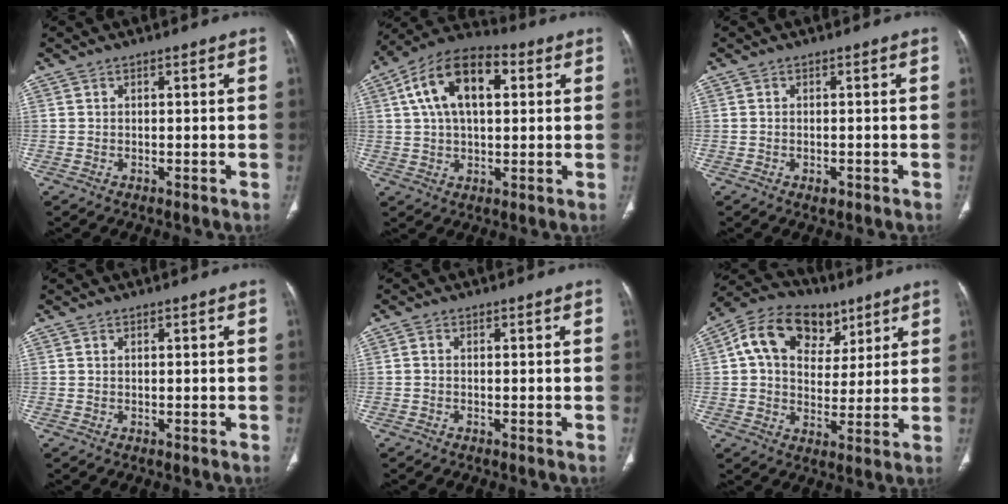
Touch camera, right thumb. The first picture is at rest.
{"total": 15.4, "force": [4.3, 8.4, 12.2], "torque": [-0.203, 0.021, 0.066]}
{"total": 1.3, "force": [-0.6, 0.8, 0.8], "torque": [-0.010, 0.005, -0.007]}
{"total": 0.0}
{"total": 0.6, "force": [-0.2, 0.3, 0.5], "torque": [-0.008, 0.000, -0.008]}
{"total": 15.9, "force": [6.5, 11.4, 8.9], "torque": [-0.125, 0.004, 0.106]}